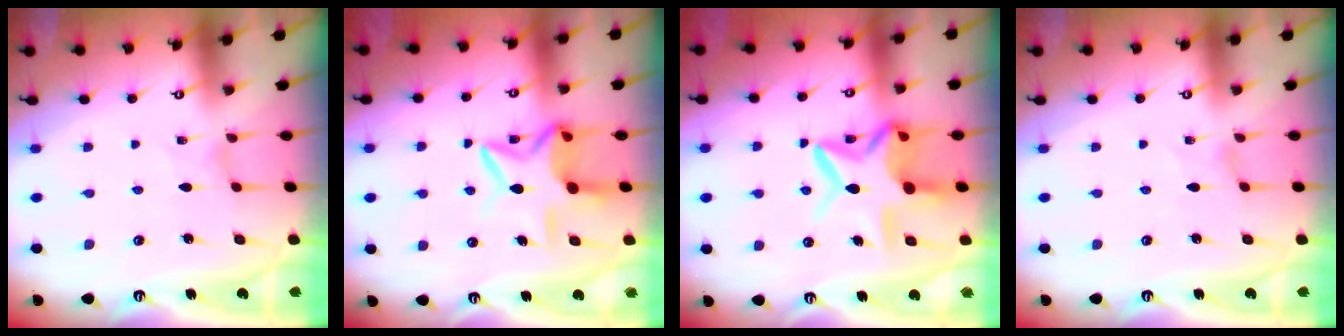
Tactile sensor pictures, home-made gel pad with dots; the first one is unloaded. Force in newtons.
{"total": 11.2, "press": 11.1, "slide": 1.5}
{"total": 14.2, "press": 14.0, "slide": 2.0}
{"total": 0.0}